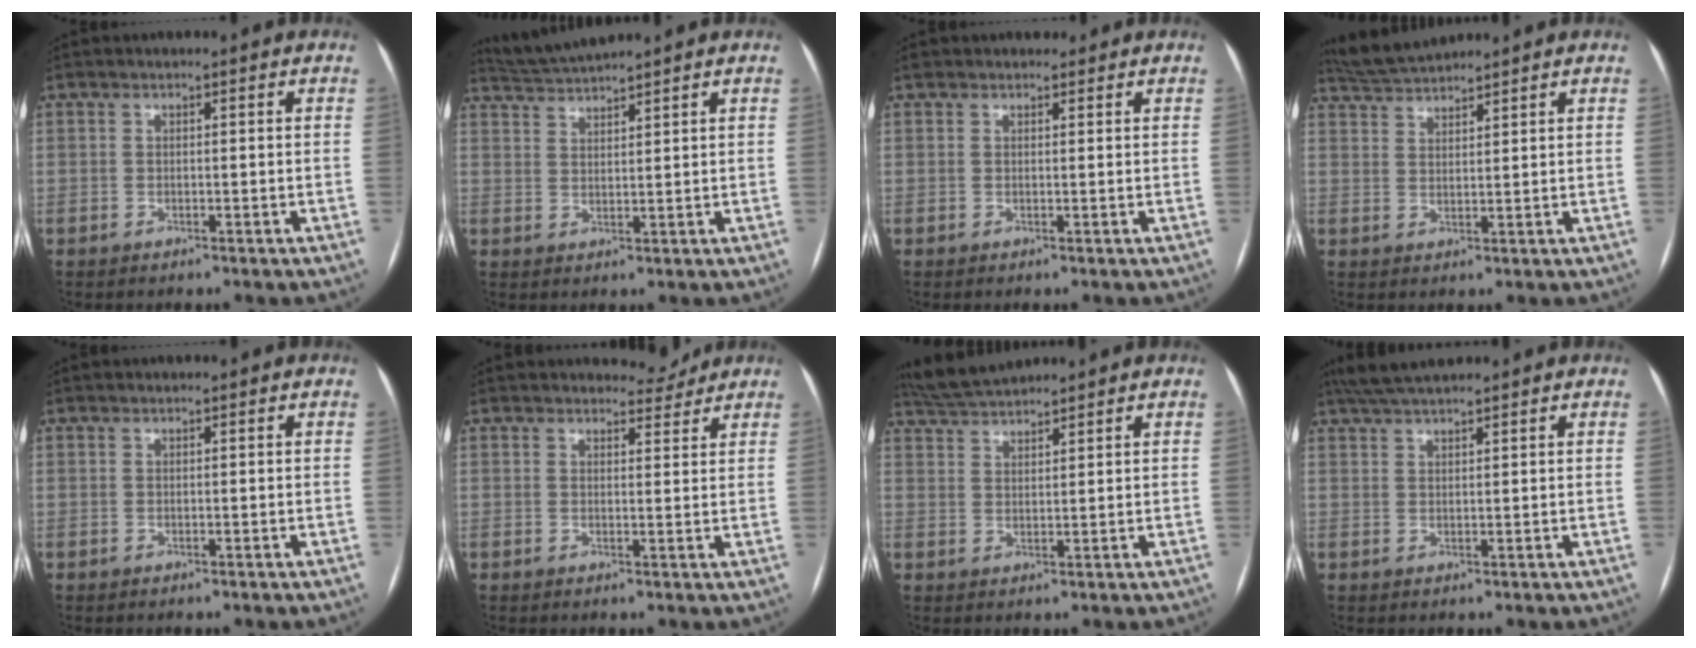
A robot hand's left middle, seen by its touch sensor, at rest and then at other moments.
{"total": 4.4, "force": [4.1, -1.4, 0.5], "torque": [-0.018, 0.008, 0.083]}
{"total": 1.4, "force": [1.2, 0.7, 0.1], "torque": [-0.002, 0.012, 0.016]}
{"total": 5.0, "force": [4.9, -0.4, 0.8], "torque": [-0.026, 0.021, 0.098]}
{"total": 0.0}
{"total": 3.0, "force": [2.9, 0.6, -0.2], "torque": [0.002, -0.009, 0.034]}
{"total": 5.3, "force": [5.1, -0.3, 1.2], "torque": [-0.032, 0.023, 0.101]}
{"total": 5.7, "force": [5.0, 0.4, 2.8], "torque": [-0.052, 0.032, 0.093]}